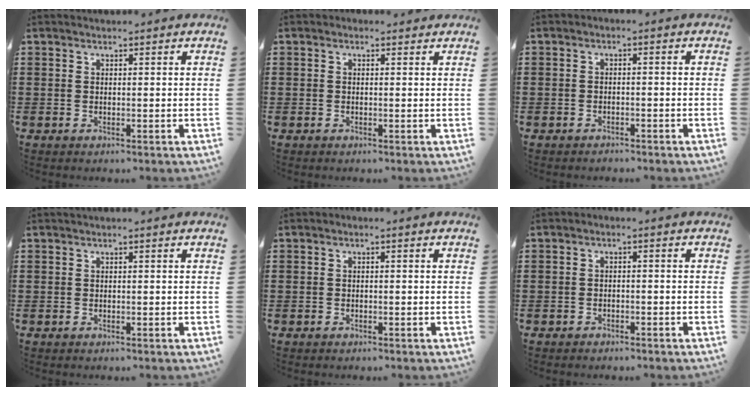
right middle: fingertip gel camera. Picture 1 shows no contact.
{"total": 0.8, "force": [0.8, 0.3, 0.0], "torque": [0.005, -0.001, 0.013]}
{"total": 0.7, "force": [-0.6, 0.2, -0.1], "torque": [0.000, 0.001, -0.014]}
{"total": 0.5, "force": [0.5, 0.1, 0.1], "torque": [-0.003, 0.000, 0.010]}
{"total": 0.0}
{"total": 0.8, "force": [-0.7, 0.3, 0.0], "torque": [-0.002, 0.001, -0.016]}